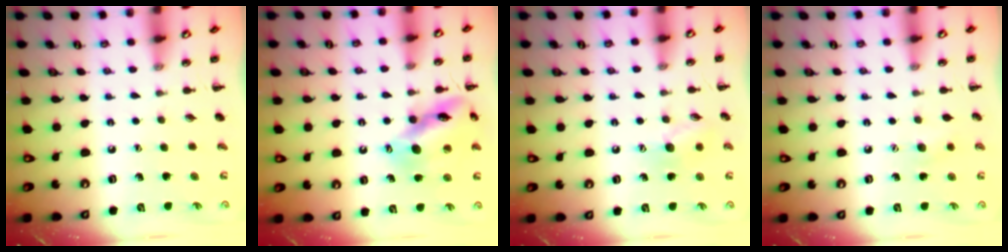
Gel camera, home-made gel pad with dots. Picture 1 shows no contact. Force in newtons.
{"total": 14.4, "press": 14.2, "slide": 2.0}
{"total": 8.2, "press": 8.1, "slide": 1.3}
{"total": 5.4, "press": 5.3, "slide": 1.0}